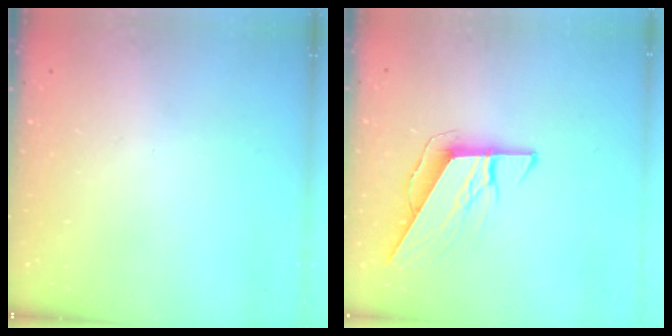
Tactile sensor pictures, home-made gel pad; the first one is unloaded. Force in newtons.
{"total": 8.2, "press": 8.2, "slide": 0.3}